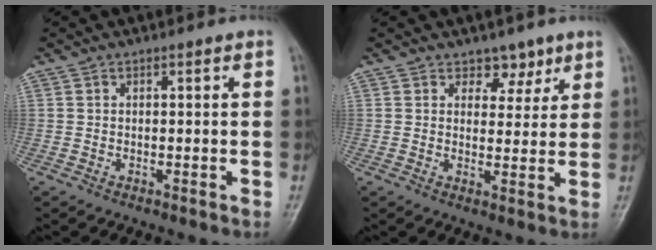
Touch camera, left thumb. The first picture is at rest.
{"total": 4.1, "force": [2.9, 2.6, 1.2], "torque": [0.015, -0.018, 0.041]}